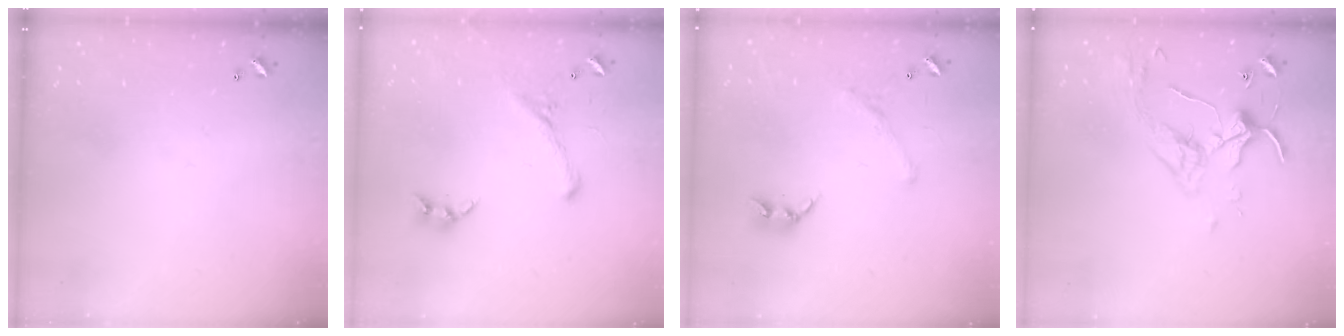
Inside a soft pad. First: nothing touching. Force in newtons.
{"total": 1.4, "press": 0.6, "slide": 1.2}
{"total": 1.6, "press": 1.1, "slide": 1.1}
{"total": 3.9, "press": 3.9, "slide": 0.4}